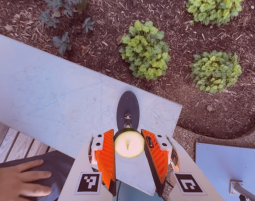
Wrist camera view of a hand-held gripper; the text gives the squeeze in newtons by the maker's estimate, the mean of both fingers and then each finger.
{"total": 8.9, "left": 8.3, "right": 9.4}